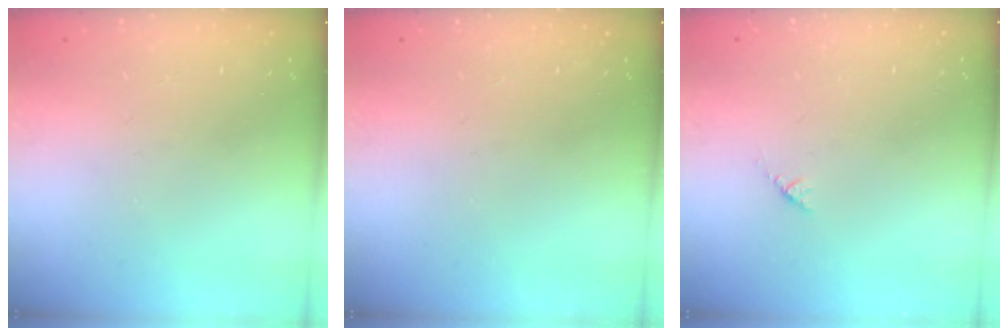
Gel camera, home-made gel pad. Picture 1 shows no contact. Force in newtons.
{"total": 0.0}
{"total": 2.7, "press": 2.6, "slide": 0.4}